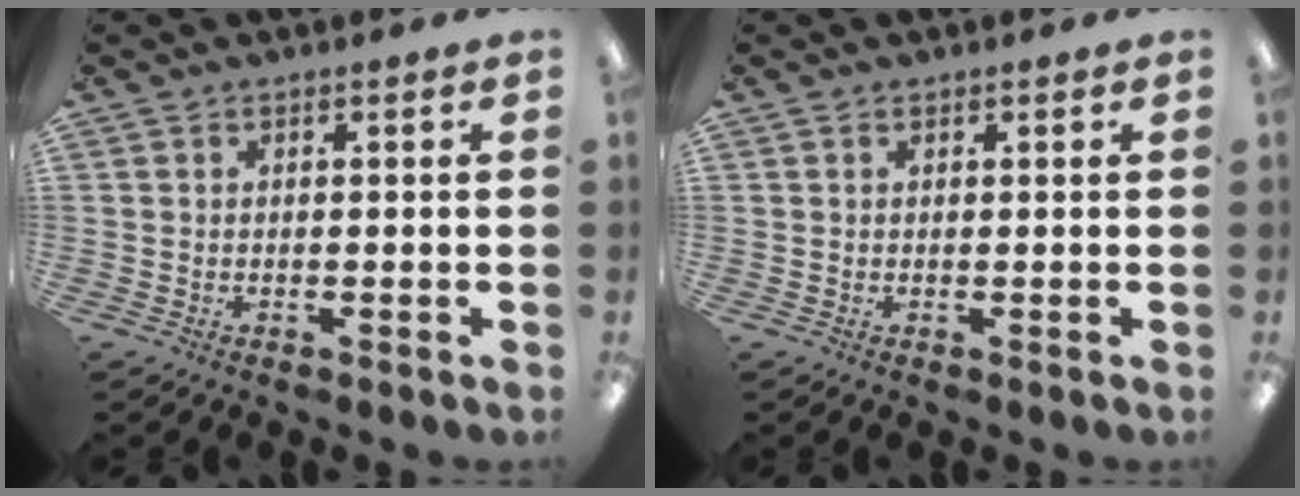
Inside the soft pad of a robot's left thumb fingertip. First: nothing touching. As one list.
[{"total": 0.5, "force": [0.3, 0.4, 0.3], "torque": [-0.006, 0.003, 0.005]}]